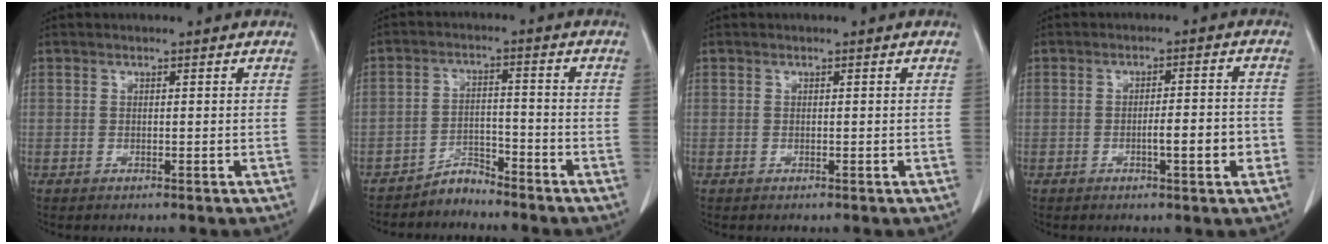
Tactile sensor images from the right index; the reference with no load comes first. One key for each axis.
{"total": 3.5, "fx": -3.4, "fy": 1.0, "fz": -0.1, "tx": 0.011, "ty": -0.001, "tz": -0.060}
{"total": 0.0}
{"total": 5.2, "fx": -1.7, "fy": 0.8, "fz": 4.9, "tx": -0.074, "ty": 0.006, "tz": -0.020}